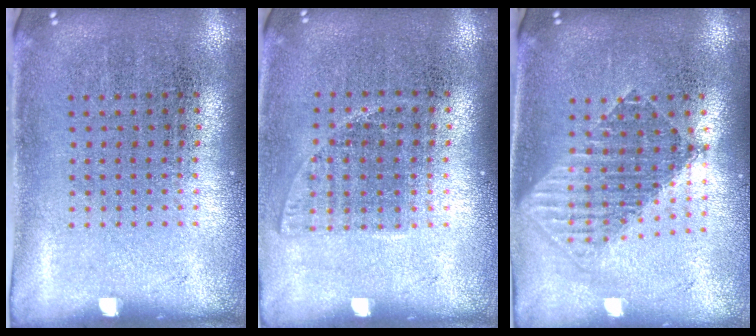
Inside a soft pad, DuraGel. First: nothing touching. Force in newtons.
{"total": 1.0, "press": 0.9, "slide": 0.5}
{"total": 1.7, "press": 1.4, "slide": 0.9}